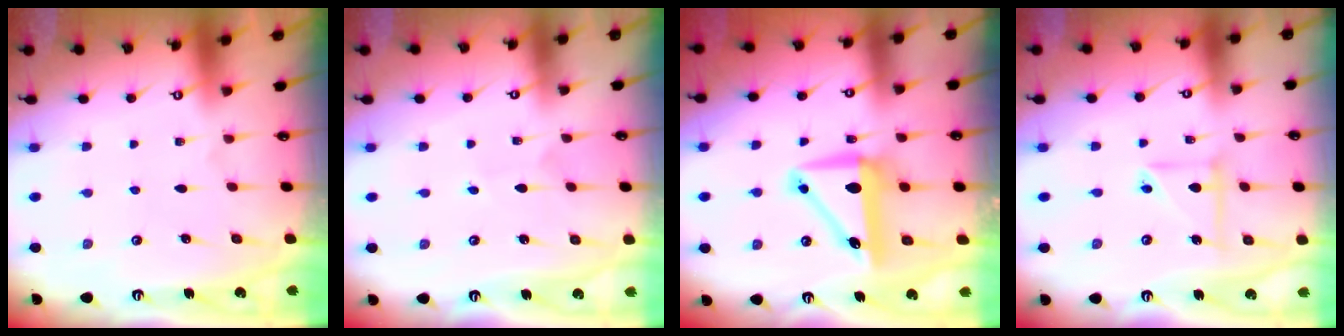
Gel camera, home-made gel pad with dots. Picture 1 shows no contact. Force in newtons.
{"total": 2.5, "press": 2.5, "slide": 0.1}
{"total": 9.4, "press": 9.2, "slide": 2.2}
{"total": 6.8, "press": 6.8, "slide": 0.4}